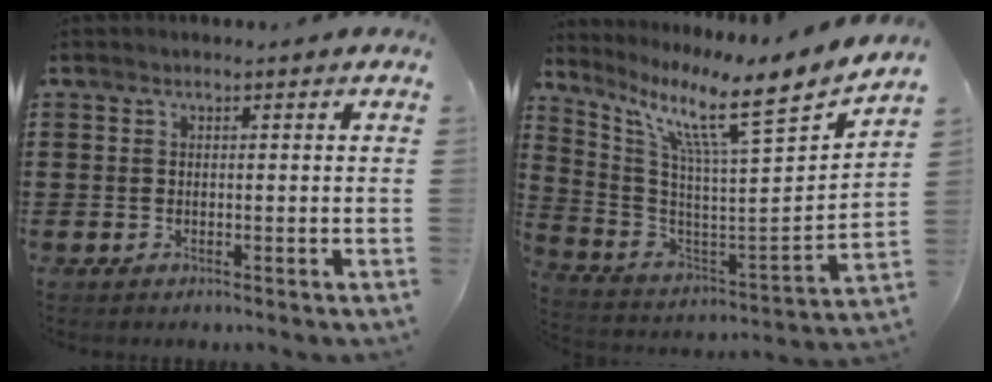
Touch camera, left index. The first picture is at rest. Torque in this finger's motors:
{"motor_torque": [1.39, -0.75, 0.37, 0.21]}